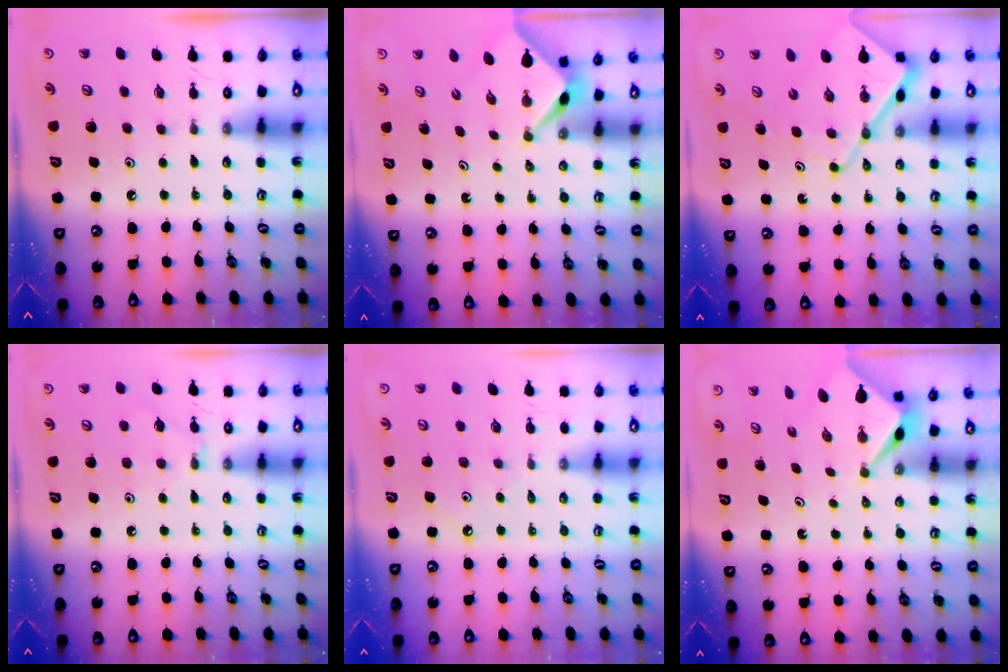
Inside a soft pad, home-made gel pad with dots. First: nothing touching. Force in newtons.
{"total": 2.3, "press": 2.3, "slide": 0.3}
{"total": 10.0, "press": 9.9, "slide": 1.1}
{"total": 5.6, "press": 5.5, "slide": 0.7}
{"total": 4.0, "press": 4.0, "slide": 0.5}
{"total": 2.7, "press": 2.7, "slide": 0.1}